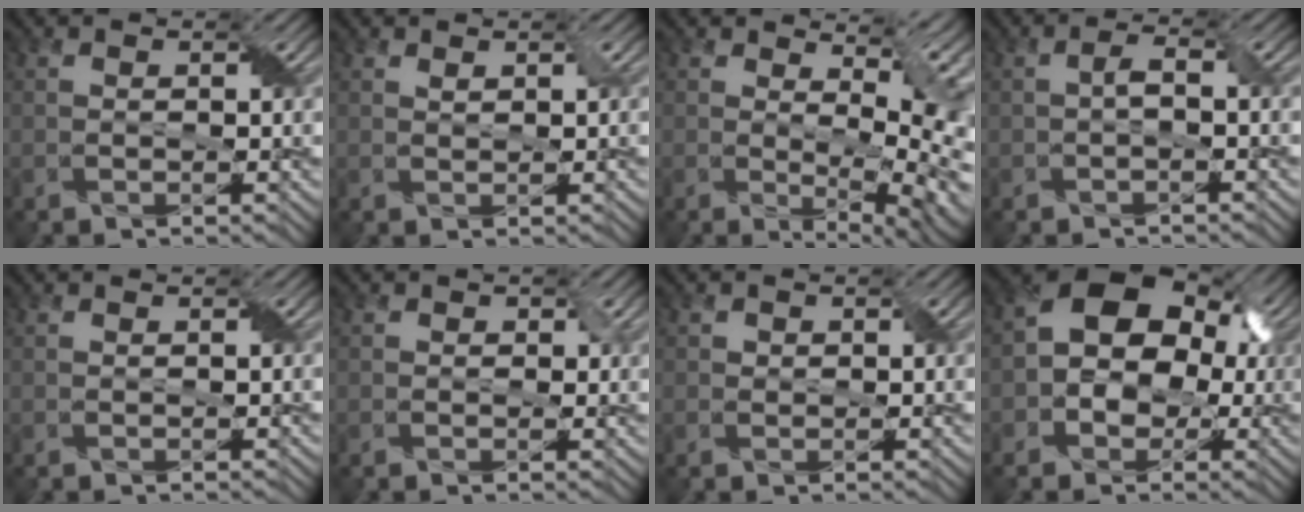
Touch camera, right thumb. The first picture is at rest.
{"total": 0.9, "force": [0.5, 0.4, 0.6], "torque": [-0.016, -0.001, 0.012]}
{"total": 10.2, "force": [2.7, 4.5, 8.7], "torque": [-0.133, -0.017, 0.059]}
{"total": 1.4, "force": [-0.4, 0.4, 1.3], "torque": [-0.029, 0.007, -0.009]}
{"total": 0.0}
{"total": 1.3, "force": [0.2, 1.0, 0.7], "torque": [-0.009, -0.005, 0.003]}
{"total": 0.8, "force": [0.3, 0.7, 0.1], "torque": [-0.003, -0.001, 0.003]}
{"total": 12.0, "force": [0.1, 9.0, 7.9], "torque": [-0.098, 0.023, -0.021]}